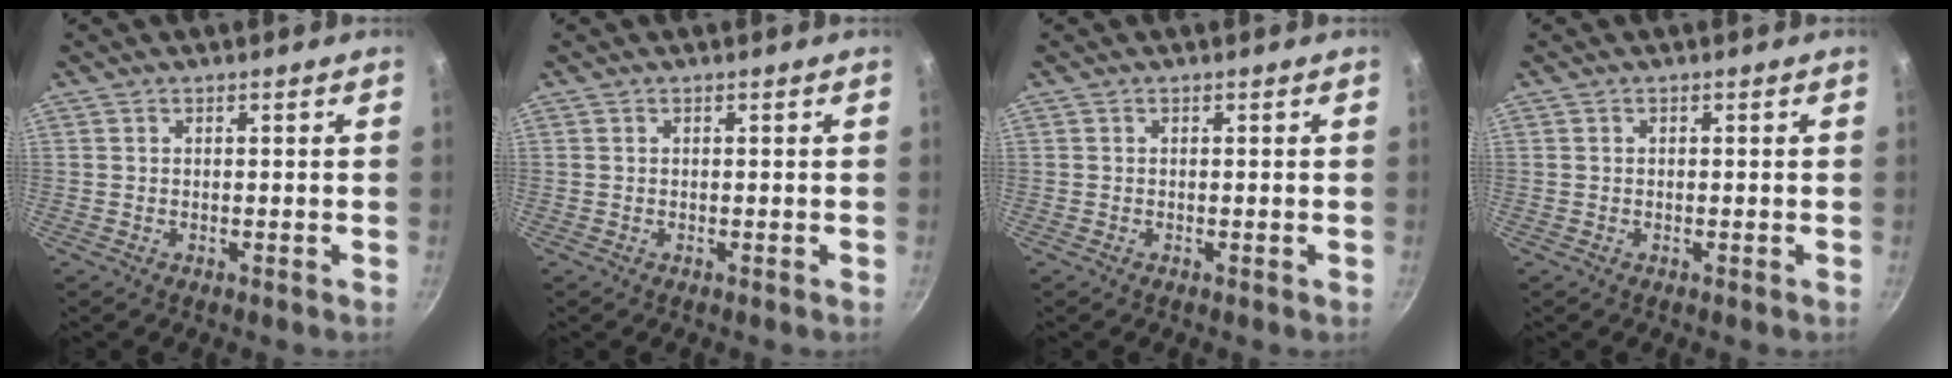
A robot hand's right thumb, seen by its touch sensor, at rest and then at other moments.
{"total": 0.0}
{"total": 0.0}
{"total": 0.0}